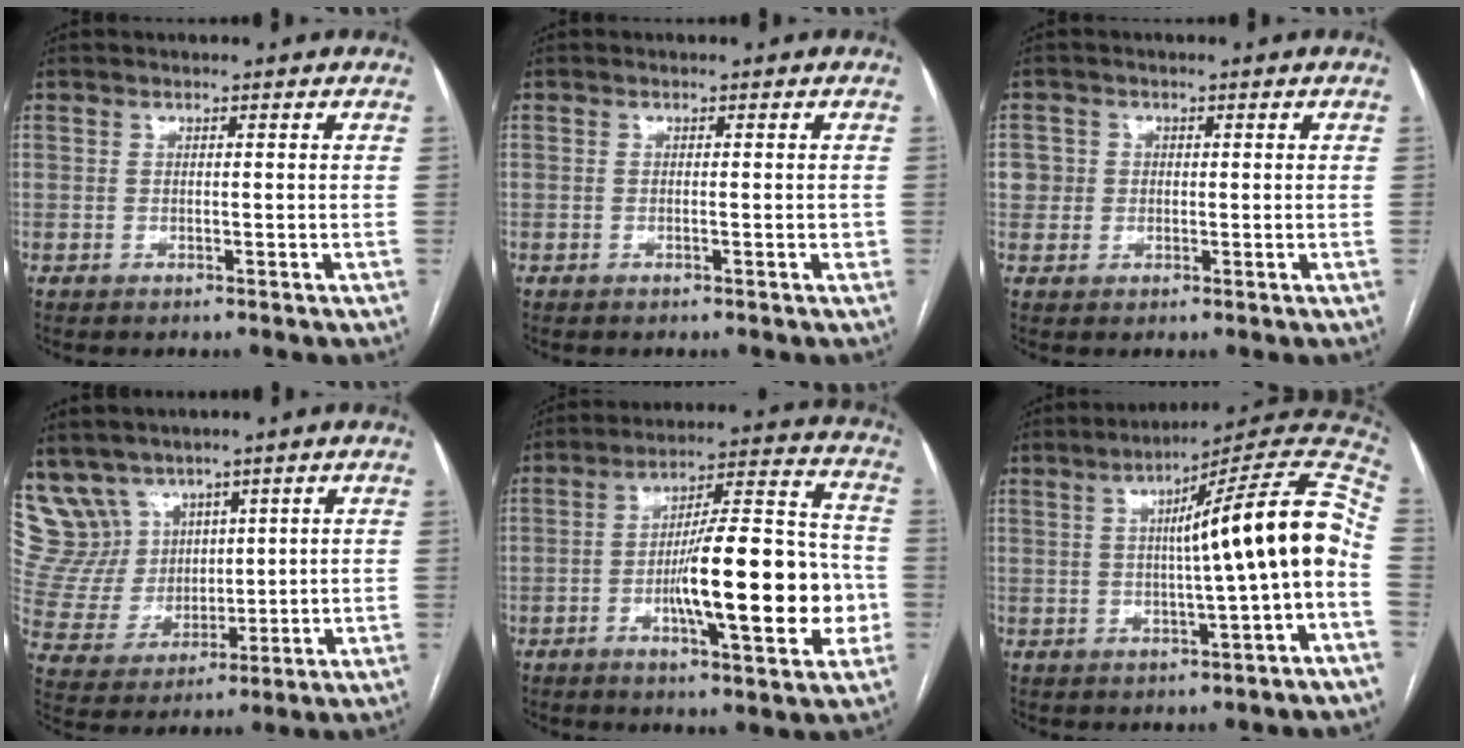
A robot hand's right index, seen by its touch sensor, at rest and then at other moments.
{"total": 1.0, "force": [-0.1, 0.3, 0.9], "torque": [-0.010, 0.001, -0.002]}
{"total": 3.1, "force": [0.5, 3.0, 0.1], "torque": [0.014, 0.010, 0.009]}
{"total": 10.5, "force": [7.8, 7.0, 1.0], "torque": [-0.044, 0.035, 0.179]}
{"total": 18.0, "force": [-4.0, 3.5, 17.2], "torque": [-0.266, 0.017, -0.057]}
{"total": 16.1, "force": [-0.3, -0.3, 16.0], "torque": [-0.221, 0.035, -0.009]}